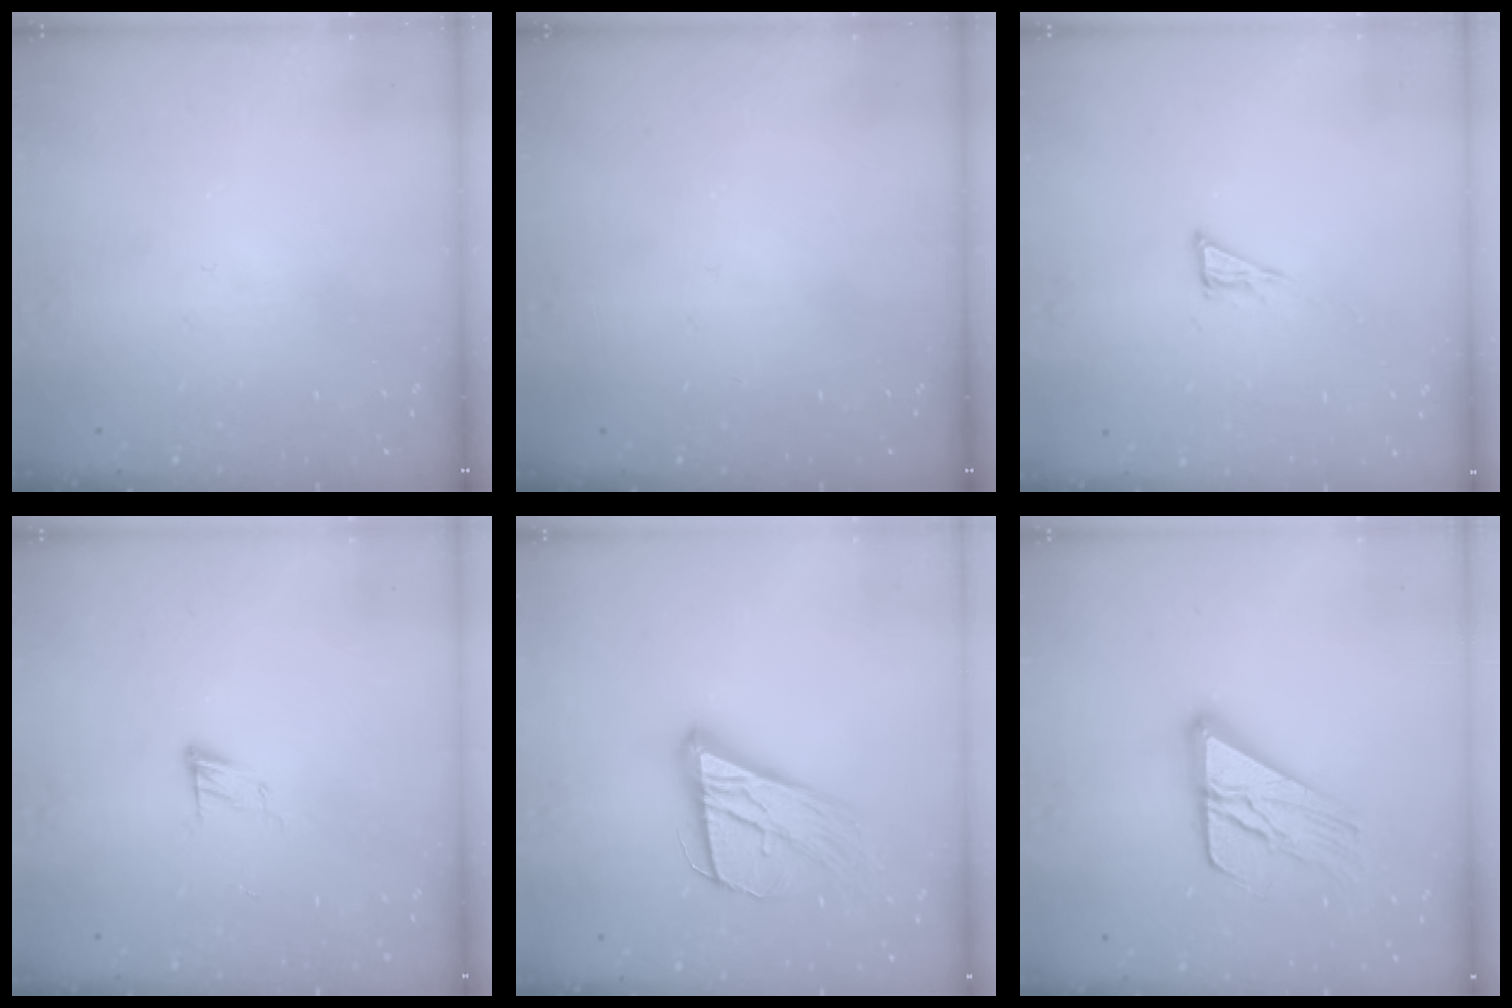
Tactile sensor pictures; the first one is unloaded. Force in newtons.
{"total": 0.0}
{"total": 5.7, "press": 5.5, "slide": 1.4}
{"total": 6.2, "press": 6.2, "slide": 0.6}
{"total": 20.1, "press": 19.8, "slide": 3.8}
{"total": 16.5, "press": 16.5, "slide": 1.6}